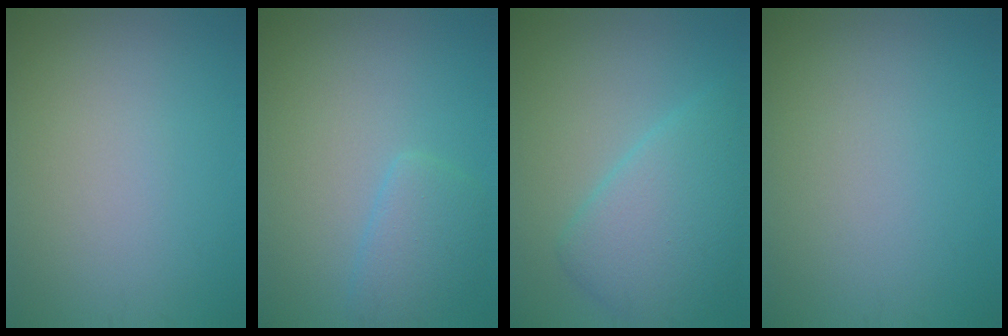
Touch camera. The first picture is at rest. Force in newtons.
{"total": 2.6, "press": 2.6, "slide": 0.2}
{"total": 5.9, "press": 5.9, "slide": 0.0}
{"total": 0.0}